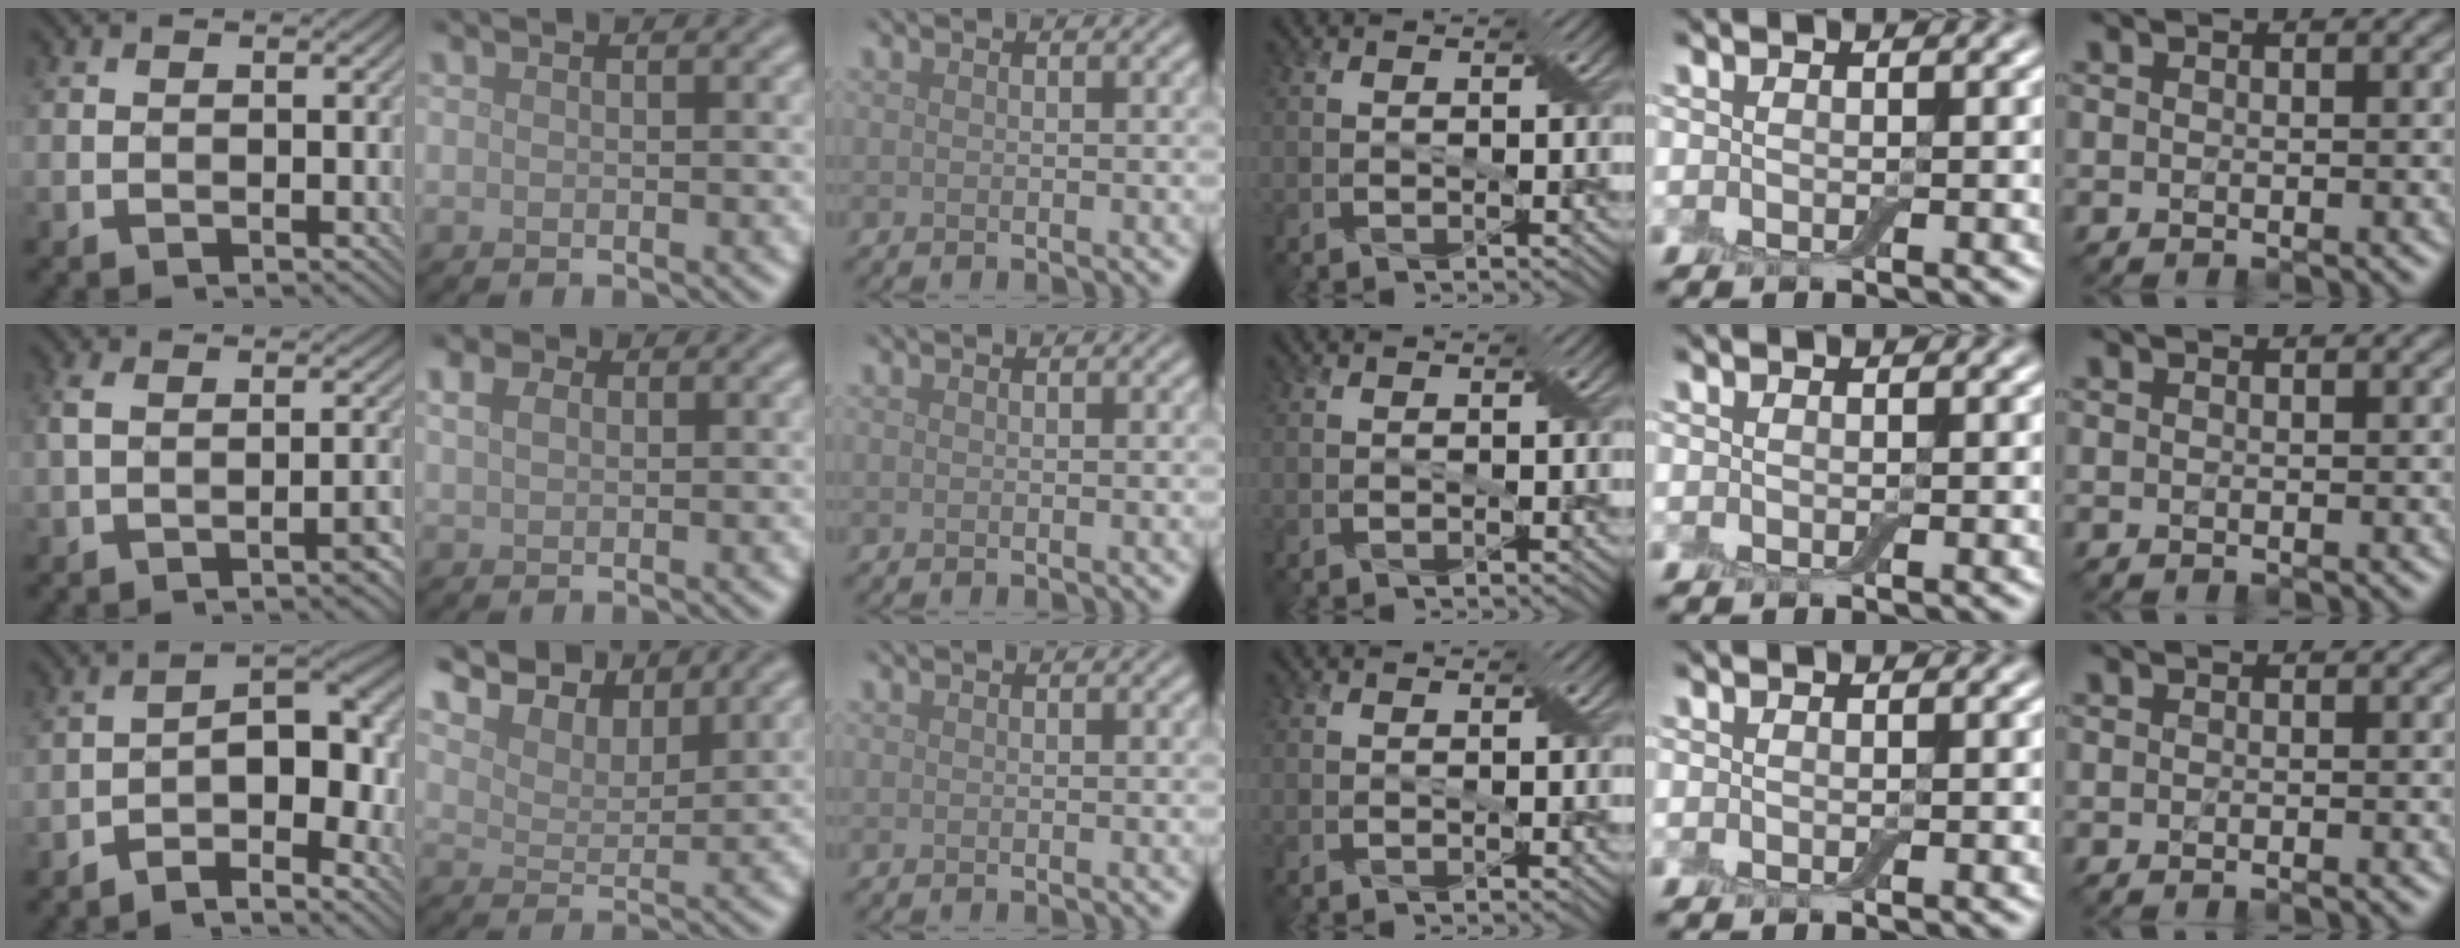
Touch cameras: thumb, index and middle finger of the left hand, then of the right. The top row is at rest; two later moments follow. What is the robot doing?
{"motion": "insert", "object": "backpack"}